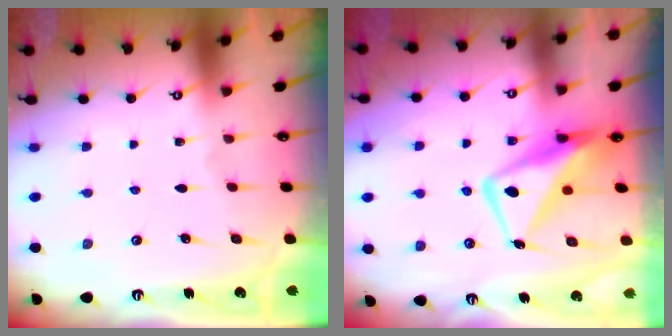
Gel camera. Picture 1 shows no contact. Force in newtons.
{"total": 12.6, "press": 12.5, "slide": 1.2}